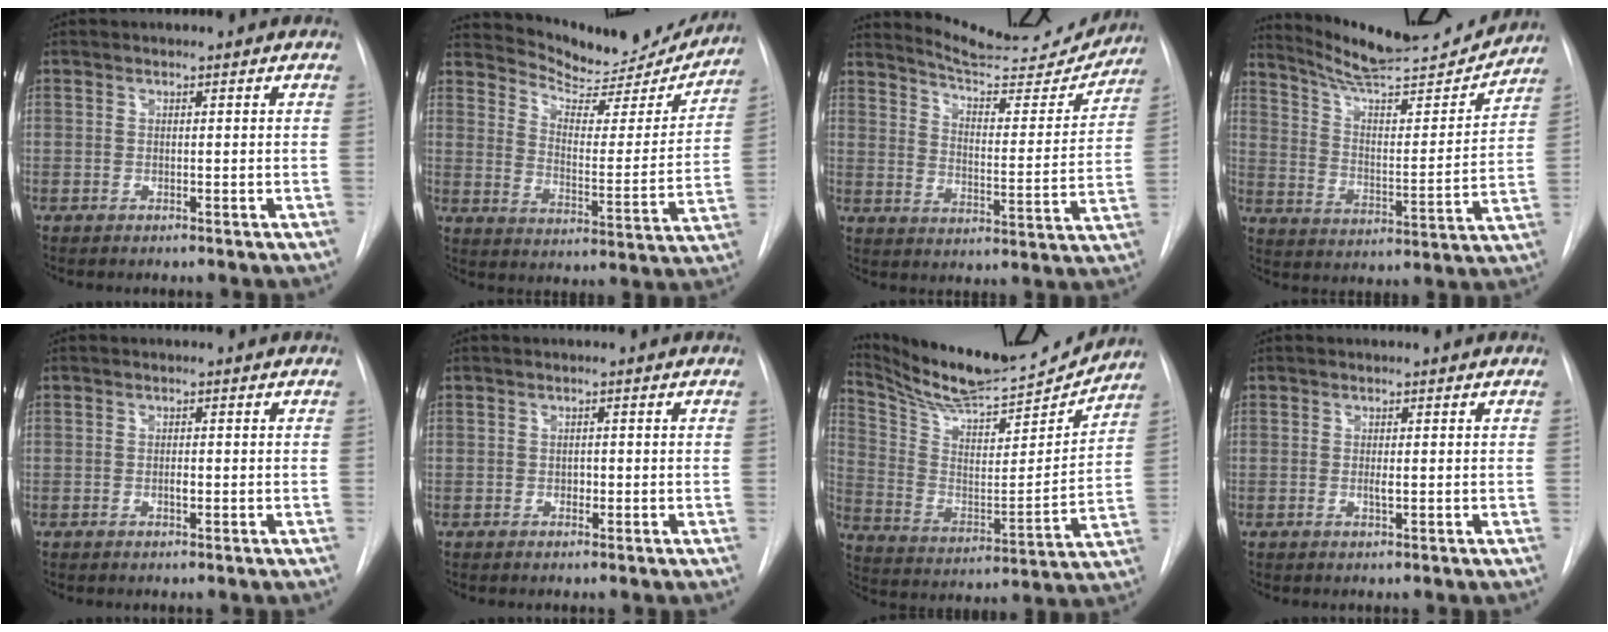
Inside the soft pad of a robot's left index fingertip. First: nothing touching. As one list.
[{"total": 16.9, "force": [16.3, 3.6, 2.8], "torque": [-0.034, -0.046, 0.214]}, {"total": 17.3, "force": [16.8, 1.9, 3.8], "torque": [-0.053, -0.051, 0.223]}, {"total": 19.3, "force": [18.3, 1.5, 6.1], "torque": [-0.099, -0.030, 0.271]}, {"total": 0.7, "force": [-0.1, 0.2, 0.6], "torque": [-0.013, 0.000, -0.003]}, {"total": 0.6, "force": [-0.1, 0.5, 0.4], "torque": [-0.003, 0.003, -0.003]}, {"total": 20.6, "force": [19.5, 2.1, 6.3], "torque": [-0.129, -0.034, 0.310]}, {"total": 0.9, "force": [0.2, 0.1, 0.9], "torque": [-0.021, 0.000, 0.003]}]